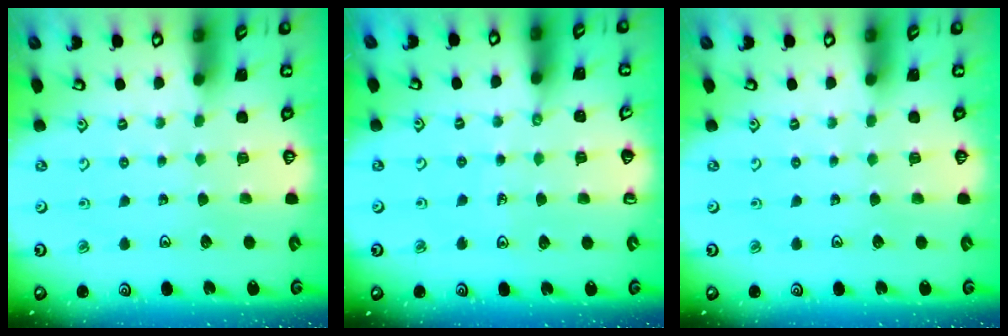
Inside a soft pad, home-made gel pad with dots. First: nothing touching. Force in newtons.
{"total": 3.4, "press": 3.2, "slide": 1.4}
{"total": 0.0}